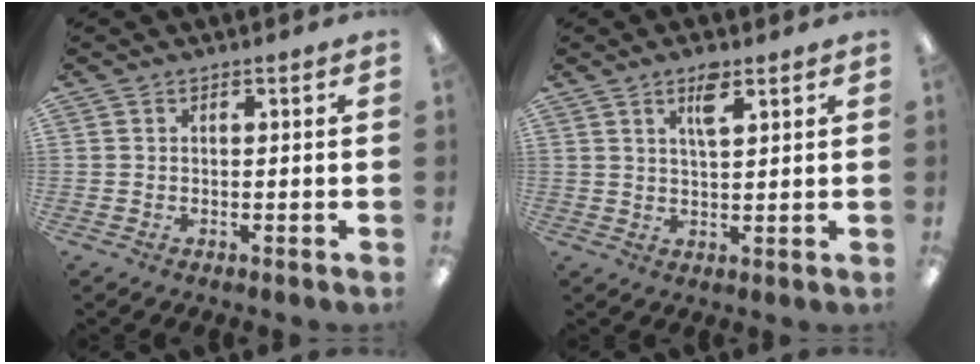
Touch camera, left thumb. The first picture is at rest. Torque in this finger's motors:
{"motor_torque": [-0.08, -0.02, -0.10, -0.06, 0.07]}